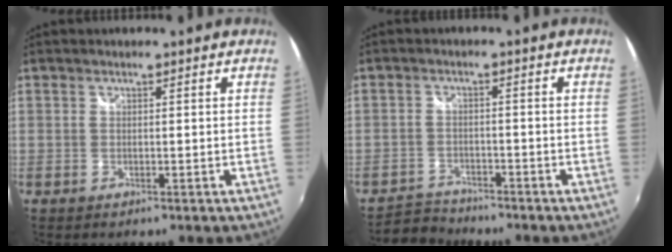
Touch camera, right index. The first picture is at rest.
{"total": 5.0, "force": [-4.7, 1.6, -0.1], "torque": [-0.016, 0.007, -0.087]}